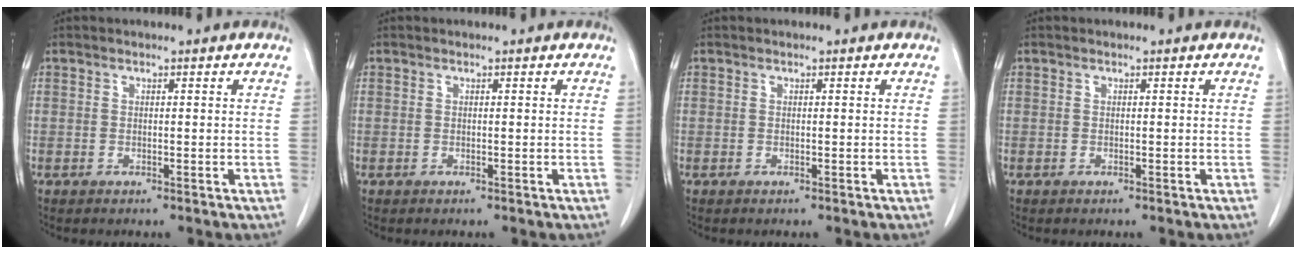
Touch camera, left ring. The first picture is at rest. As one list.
[{"total": 0.0}, {"total": 0.0}, {"total": 0.0}]